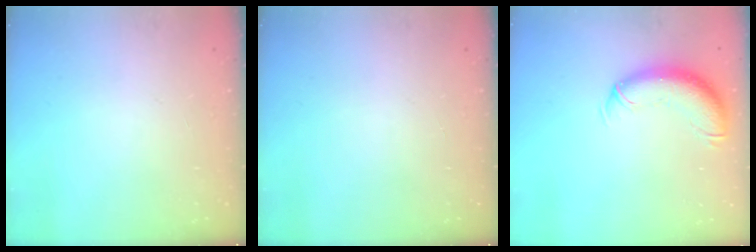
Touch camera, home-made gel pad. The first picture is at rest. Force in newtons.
{"total": 0.0}
{"total": 11.8, "press": 11.5, "slide": 2.6}